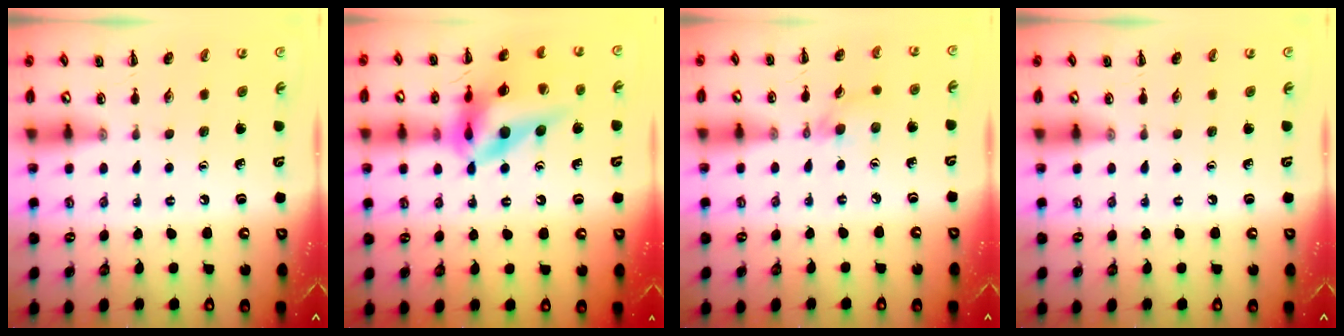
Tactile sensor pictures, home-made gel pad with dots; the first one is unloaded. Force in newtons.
{"total": 18.4, "press": 18.1, "slide": 3.7}
{"total": 3.5, "press": 3.2, "slide": 1.4}
{"total": 0.0}